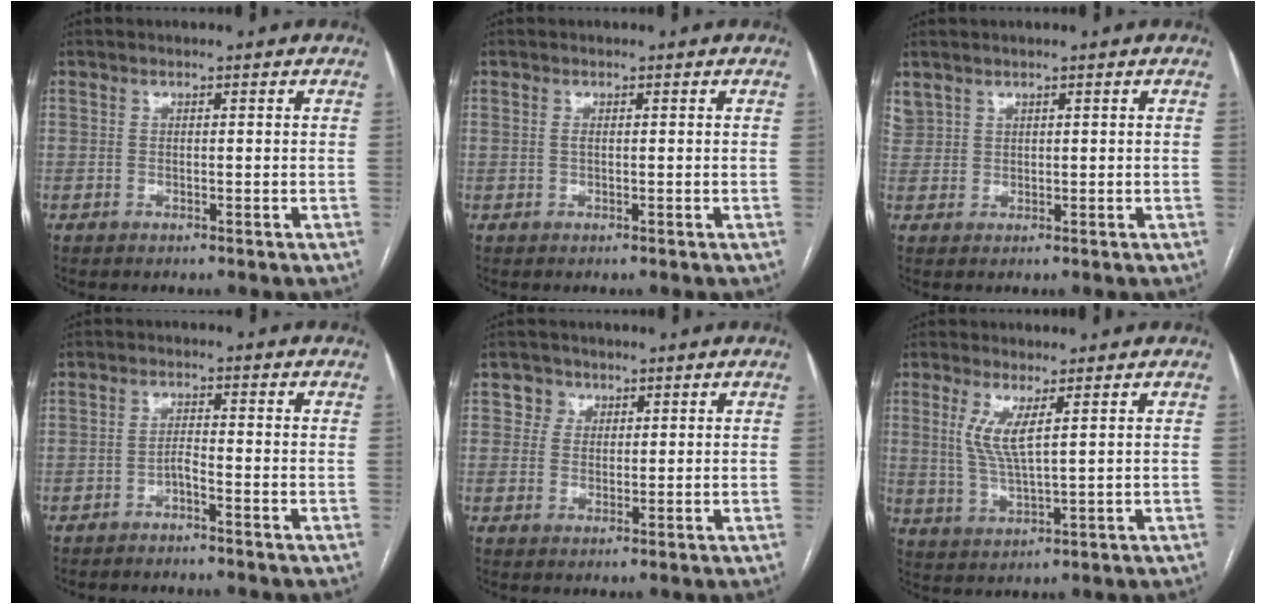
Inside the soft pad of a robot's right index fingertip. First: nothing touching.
{"total": 0.5, "force": [0.5, 0.2, 0.1], "torque": [-0.008, 0.000, 0.007]}
{"total": 2.2, "force": [1.6, 1.6, 0.2], "torque": [-0.002, 0.016, 0.037]}
{"total": 2.8, "force": [-2.2, -0.3, 1.6], "torque": [-0.022, 0.003, -0.039]}
{"total": 2.8, "force": [1.3, 2.5, -0.1], "torque": [0.014, 0.004, 0.016]}
{"total": 5.4, "force": [2.0, 0.6, 5.0], "torque": [-0.111, -0.006, 0.048]}